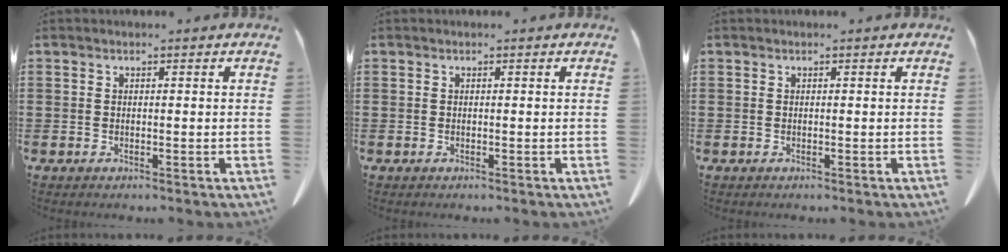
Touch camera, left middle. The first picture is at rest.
{"total": 0.0}
{"total": 0.0}